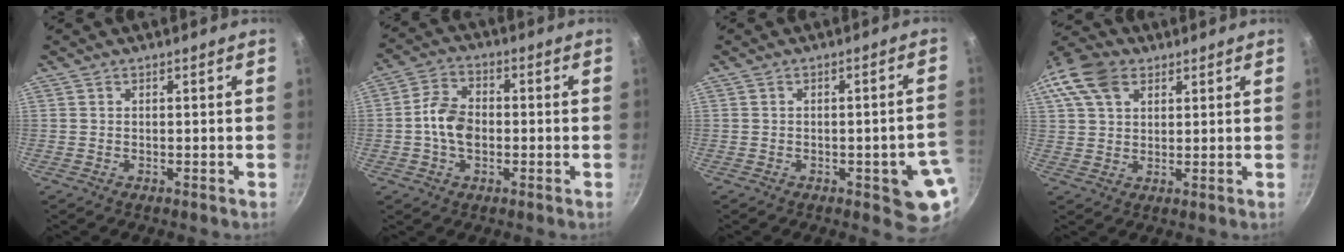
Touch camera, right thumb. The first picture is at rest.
{"total": 7.7, "force": [-1.0, 5.3, 5.5], "torque": [-0.091, 0.024, -0.028]}
{"total": 8.9, "force": [-2.4, 3.2, 8.0], "torque": [-0.060, 0.017, -0.025]}
{"total": 13.6, "force": [6.0, 9.3, 8.0], "torque": [-0.169, 0.022, 0.103]}